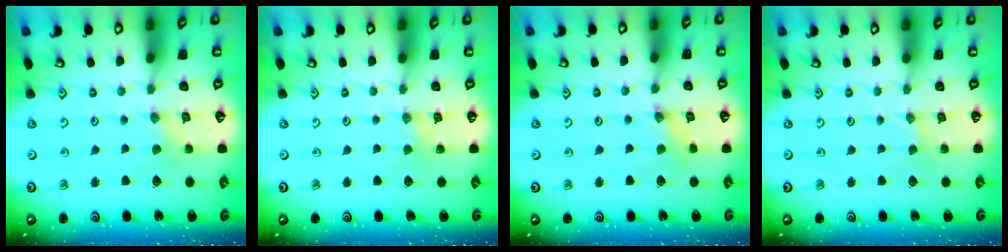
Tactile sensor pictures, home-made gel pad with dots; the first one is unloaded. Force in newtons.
{"total": 2.5, "press": 2.4, "slide": 0.4}
{"total": 0.9, "press": 0.9, "slide": 0.2}
{"total": 0.0}